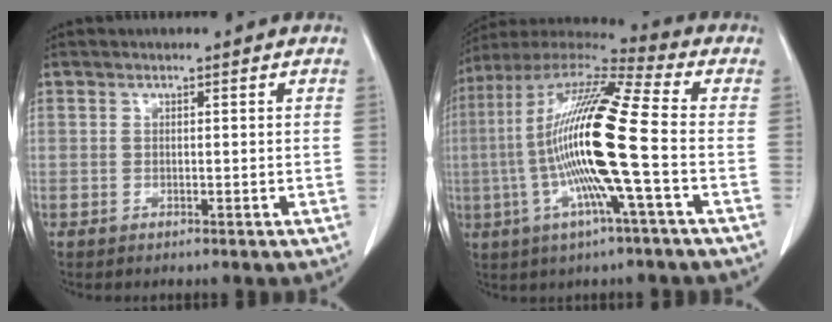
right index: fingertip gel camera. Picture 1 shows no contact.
{"total": 18.9, "force": [-2.5, 0.4, 18.7], "torque": [-0.368, 0.000, -0.062]}